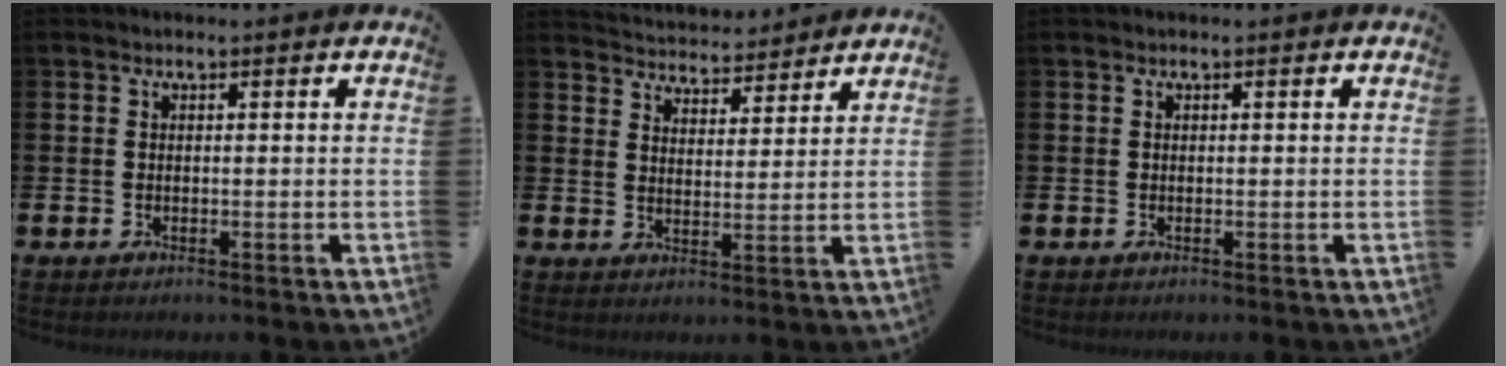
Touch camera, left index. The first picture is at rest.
{"total": 4.7, "force": [4.6, 0.9, -0.4], "torque": [-0.009, -0.034, 0.082]}
{"total": 0.0}